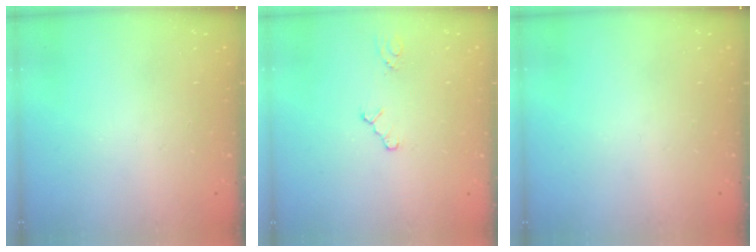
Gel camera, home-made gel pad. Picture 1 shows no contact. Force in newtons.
{"total": 2.0, "press": 2.0, "slide": 0.4}
{"total": 0.0}